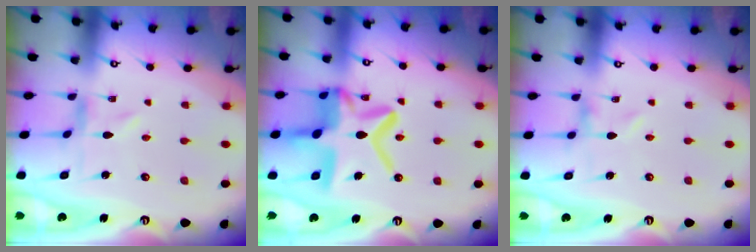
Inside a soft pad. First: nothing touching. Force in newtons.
{"total": 19.4, "press": 19.4, "slide": 1.8}
{"total": 0.0}